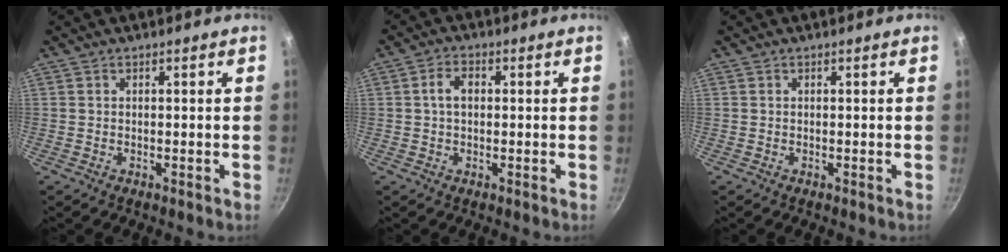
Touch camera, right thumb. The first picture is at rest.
{"total": 3.8, "force": [0.4, 2.5, 2.8], "torque": [-0.043, 0.012, 0.002]}
{"total": 0.0}